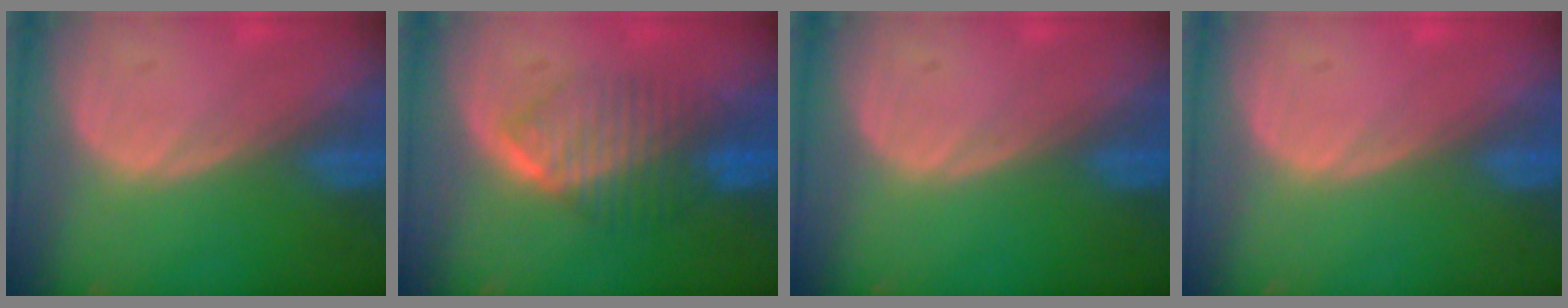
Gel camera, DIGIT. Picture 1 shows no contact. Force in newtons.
{"total": 6.4, "press": 6.3, "slide": 1.0}
{"total": 0.0}
{"total": 0.5, "press": 0.1, "slide": 0.5}